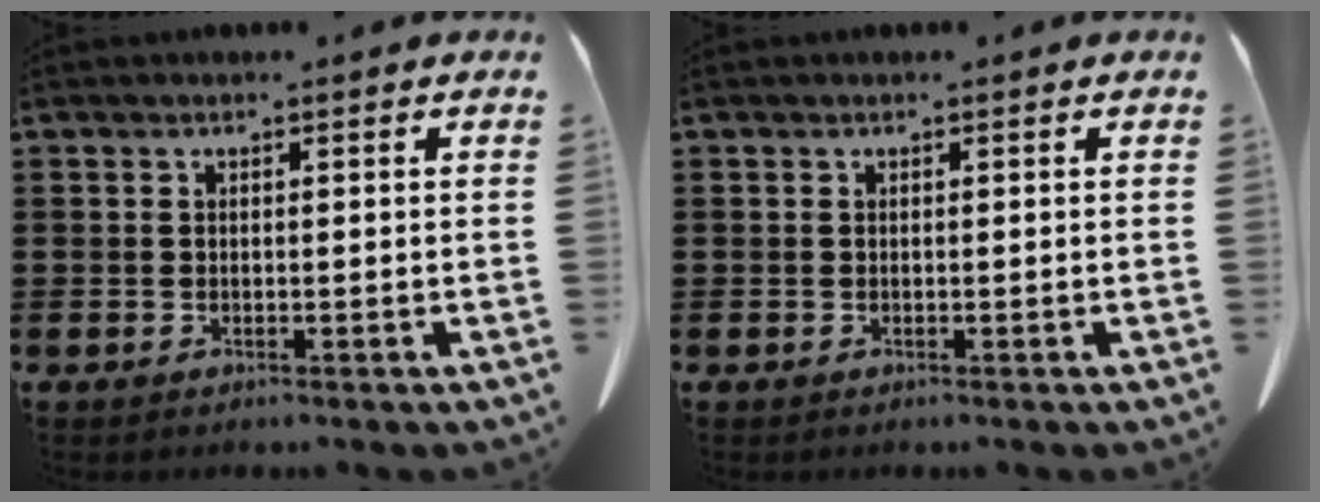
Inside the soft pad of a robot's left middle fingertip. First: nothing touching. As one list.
[{"total": 0.0}]